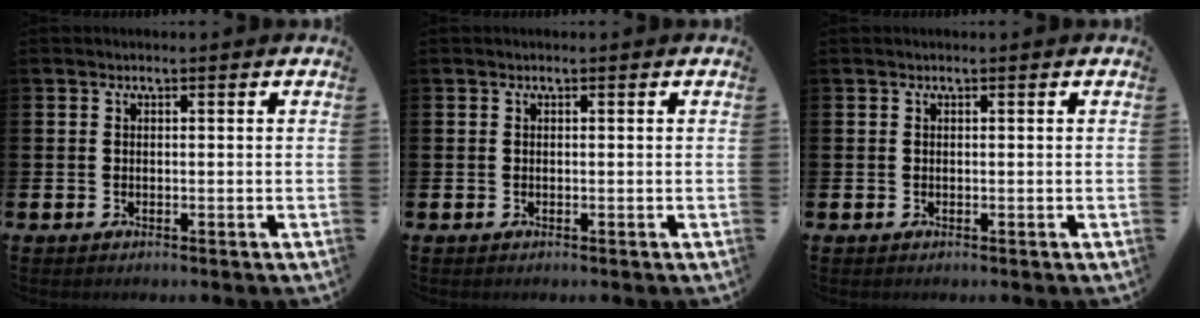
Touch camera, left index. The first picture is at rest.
{"total": 0.0}
{"total": 0.0}